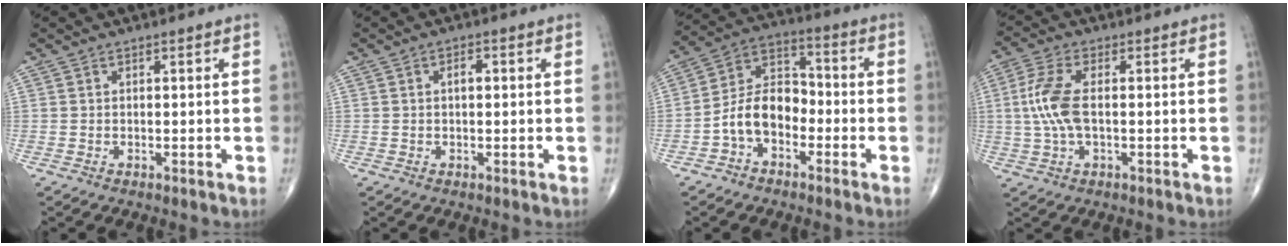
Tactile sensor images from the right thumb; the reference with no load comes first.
{"total": 1.8, "force": [0.2, 0.9, 1.6], "torque": [-0.026, 0.004, 0.001]}
{"total": 10.4, "force": [-3.6, 6.9, 6.9], "torque": [-0.108, 0.047, -0.078]}
{"total": 8.3, "force": [0.2, 3.7, 7.4], "torque": [-0.183, 0.009, 0.003]}